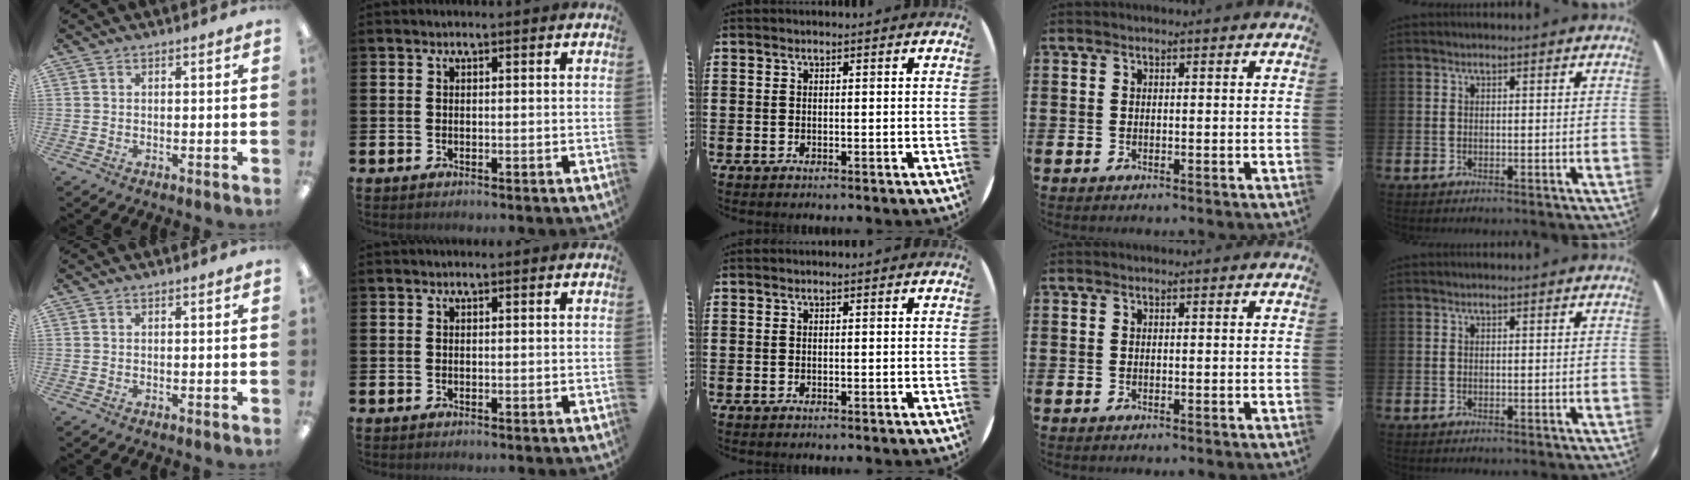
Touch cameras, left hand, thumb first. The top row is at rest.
{}